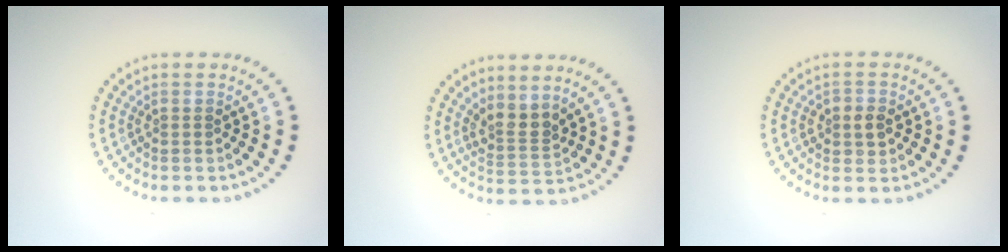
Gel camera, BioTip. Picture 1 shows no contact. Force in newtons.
{"total": 2.6, "press": 1.9, "slide": 1.9}
{"total": 1.9, "press": 1.8, "slide": 0.5}